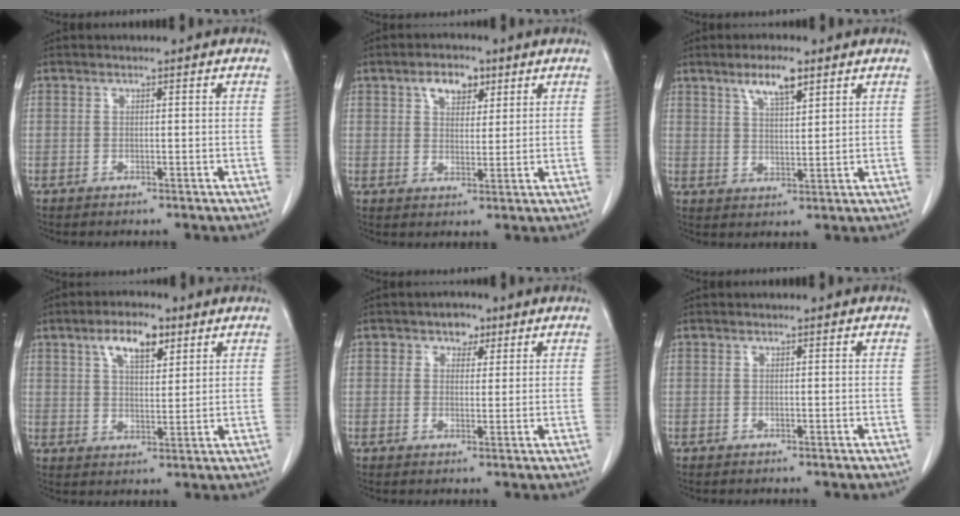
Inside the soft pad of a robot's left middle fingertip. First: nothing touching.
{"total": 4.9, "force": [2.7, 2.8, 3.0], "torque": [-0.049, 0.009, 0.045]}
{"total": 5.8, "force": [3.8, 1.3, 4.2], "torque": [-0.080, 0.002, 0.067]}
{"total": 7.1, "force": [4.0, 2.6, 5.3], "torque": [-0.096, 0.007, 0.067]}
{"total": 2.9, "force": [1.6, 2.1, 1.3], "torque": [-0.017, 0.005, 0.023]}
{"total": 0.0}